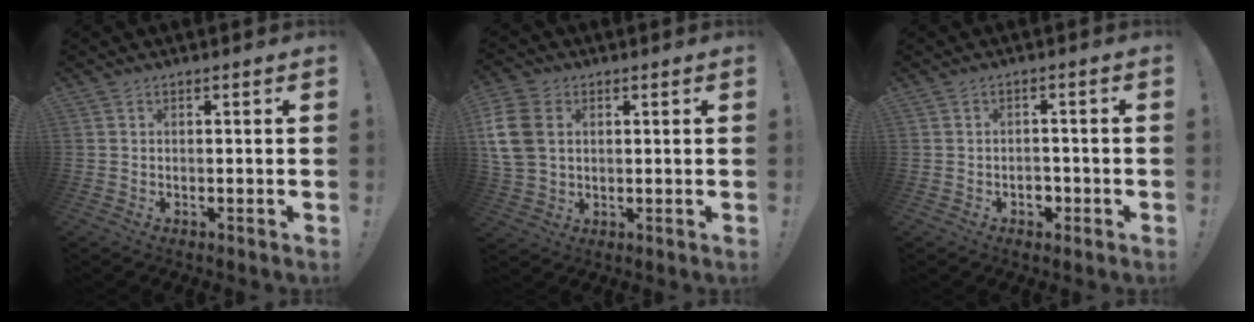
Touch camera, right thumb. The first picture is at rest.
{"total": 12.0, "force": [3.3, 8.9, 7.3], "torque": [-0.157, -0.002, 0.065]}
{"total": 3.1, "force": [-1.2, 2.6, 1.3], "torque": [-0.021, 0.000, -0.022]}